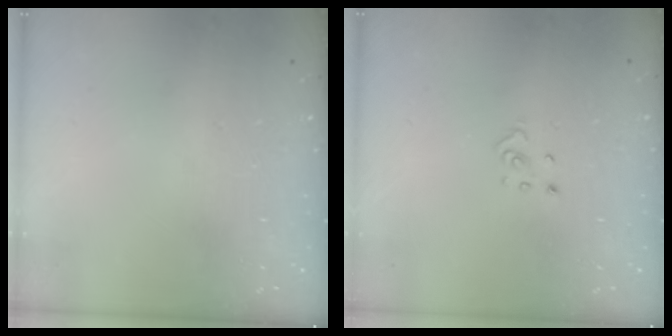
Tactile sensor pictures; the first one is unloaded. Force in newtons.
{"total": 2.3, "press": 2.3, "slide": 0.2}